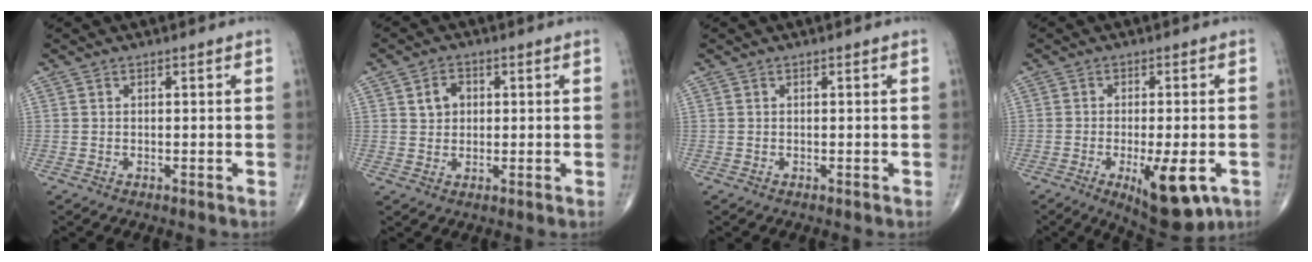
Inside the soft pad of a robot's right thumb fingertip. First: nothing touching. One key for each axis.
{"total": 3.7, "fx": 1.0, "fy": 3.0, "fz": 2.1, "tx": -0.019, "ty": 0.001, "tz": 0.015}
{"total": 0.0}
{"total": 11.7, "fx": -4.4, "fy": 4.0, "fz": 10.1, "tx": -0.140, "ty": -0.009, "tz": -0.055}